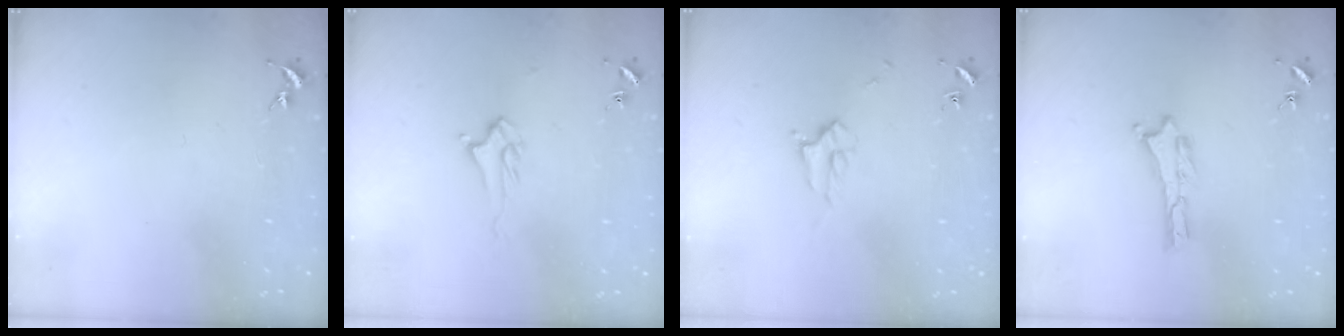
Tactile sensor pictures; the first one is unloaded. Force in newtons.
{"total": 2.5, "press": 2.4, "slide": 0.4}
{"total": 2.3, "press": 2.3, "slide": 0.3}
{"total": 0.0}